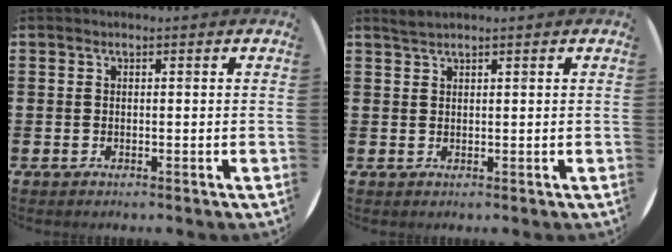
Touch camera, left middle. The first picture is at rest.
{"total": 1.2, "force": [1.1, -0.1, 0.3], "torque": [-0.007, 0.002, 0.021]}